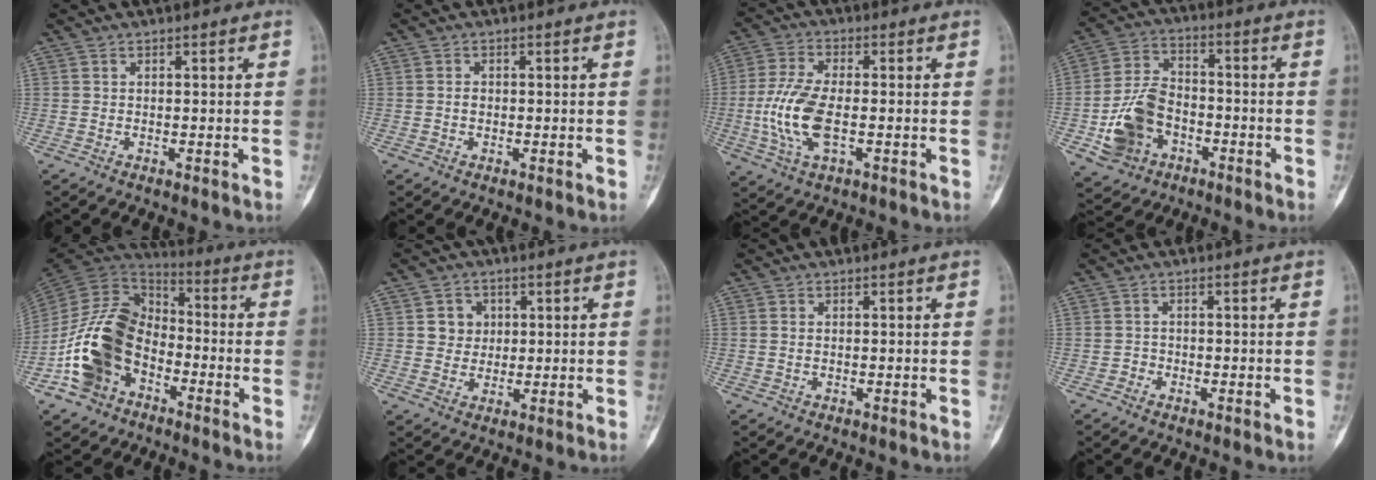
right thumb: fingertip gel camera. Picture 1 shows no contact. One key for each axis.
{"total": 1.1, "fx": -0.1, "fy": 0.9, "fz": 0.7, "tx": -0.007, "ty": 0.003, "tz": -0.003}
{"total": 11.1, "fx": -1.8, "fy": 5.0, "fz": 9.7, "tx": -0.219, "ty": 0.005, "tz": -0.035}
{"total": 12.5, "fx": -4.1, "fy": 9.3, "fz": 7.3, "tx": -0.127, "ty": 0.031, "tz": -0.074}
{"total": 17.8, "fx": -6.0, "fy": 12.6, "fz": 11.1, "tx": -0.196, "ty": 0.057, "tz": -0.120}
{"total": 4.7, "fx": 1.2, "fy": 4.2, "fz": 1.6, "tx": -0.001, "ty": 0.000, "tz": 0.018}
{"total": 0.6, "fx": 0.0, "fy": 0.4, "fz": 0.5, "tx": -0.013, "ty": 0.000, "tz": 0.001}
{"total": 0.9, "fx": -0.6, "fy": 0.7, "fz": 0.1, "tx": 0.002, "ty": 0.004, "tz": -0.018}